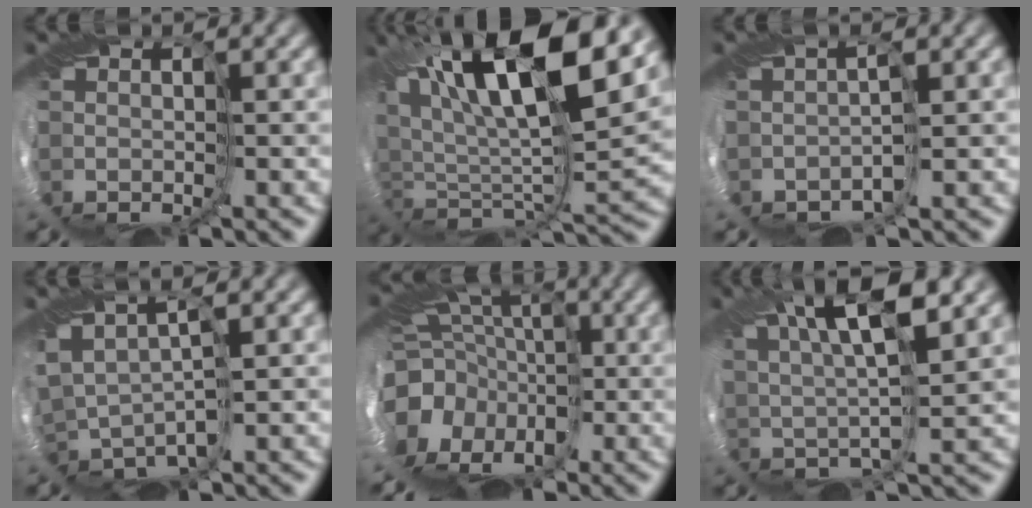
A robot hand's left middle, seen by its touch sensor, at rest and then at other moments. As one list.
[{"total": 14.0, "force": [6.7, 4.7, 11.4], "torque": [-0.234, 0.042, 0.120]}, {"total": 1.0, "force": [-1.0, -0.1, -0.3], "torque": [-0.007, -0.001, -0.015]}, {"total": 0.9, "force": [0.6, 0.4, 0.5], "torque": [-0.041, 0.010, 0.022]}, {"total": 15.4, "force": [-5.4, 12.1, 7.7], "torque": [-0.167, -0.003, -0.103]}, {"total": 5.5, "force": [3.3, -0.3, 4.4], "torque": [-0.080, 0.024, 0.052]}]